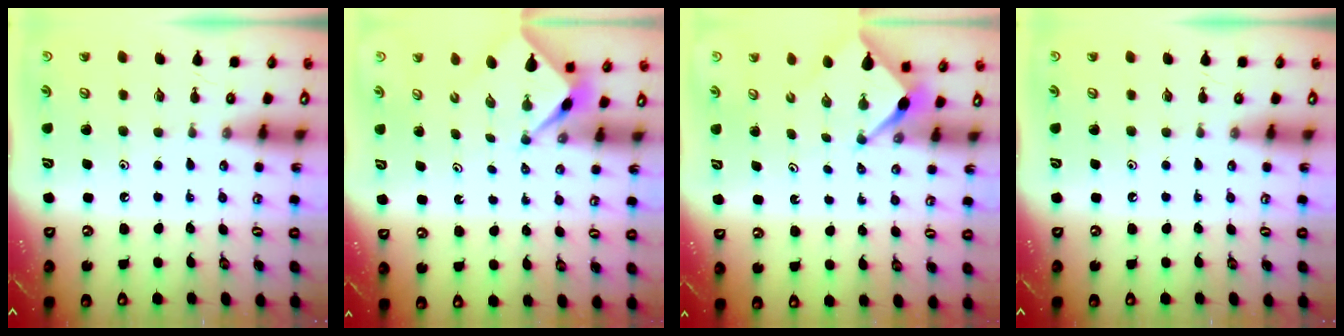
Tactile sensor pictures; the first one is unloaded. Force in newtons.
{"total": 2.1, "press": 2.1, "slide": 0.3}
{"total": 2.7, "press": 2.6, "slide": 0.3}
{"total": 0.0}